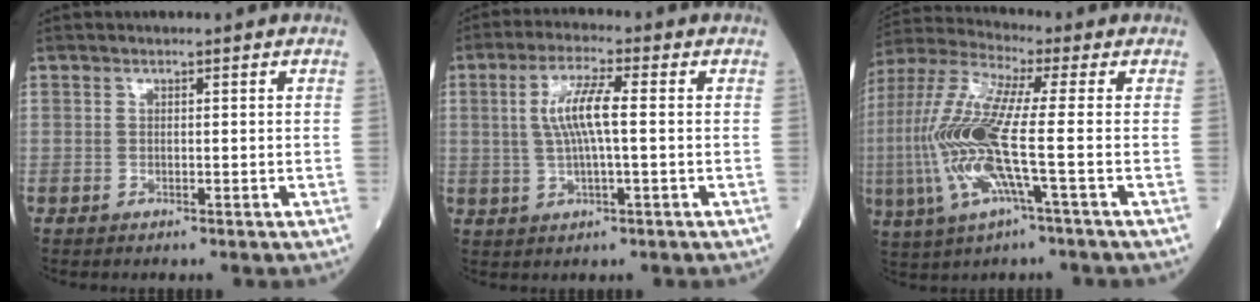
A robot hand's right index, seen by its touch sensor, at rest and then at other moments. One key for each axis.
{"total": 6.8, "fx": 0.8, "fy": 0.8, "fz": 6.7, "tx": -0.139, "ty": 0.008, "tz": 0.015}
{"total": 15.0, "fx": -2.2, "fy": 1.3, "fz": 14.8, "tx": -0.337, "ty": 0.001, "tz": -0.051}